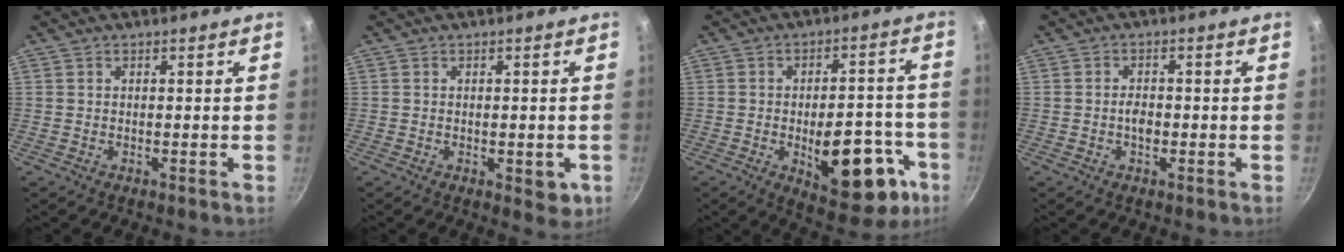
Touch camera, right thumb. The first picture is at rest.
{"total": 4.6, "force": [-1.2, 2.2, 3.8], "torque": [-0.043, -0.006, -0.013]}
{"total": 18.7, "force": [-6.5, 8.8, 15.1], "torque": [-0.151, 0.027, -0.076]}
{"total": 2.6, "force": [-0.6, 1.6, 1.9], "torque": [-0.025, 0.010, -0.011]}